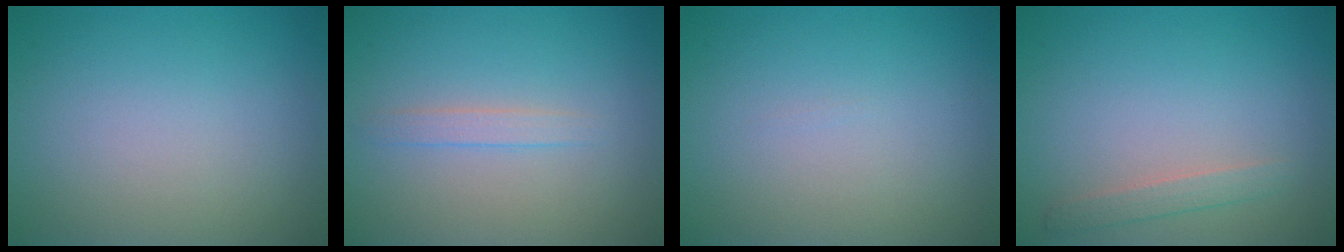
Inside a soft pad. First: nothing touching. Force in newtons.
{"total": 1.3, "press": 1.3, "slide": 0.1}
{"total": 0.0}
{"total": 1.4, "press": 1.4, "slide": 0.0}